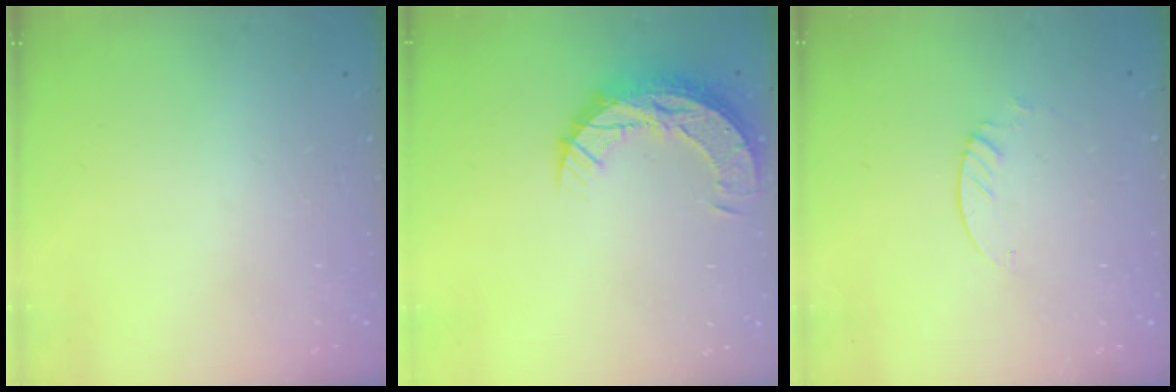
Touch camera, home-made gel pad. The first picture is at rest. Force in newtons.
{"total": 10.3, "press": 10.2, "slide": 0.8}
{"total": 1.3, "press": 1.3, "slide": 0.1}